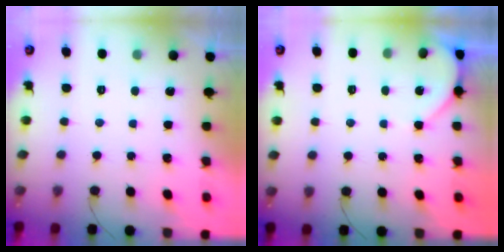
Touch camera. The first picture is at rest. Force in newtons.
{"total": 4.1, "press": 4.1, "slide": 0.2}